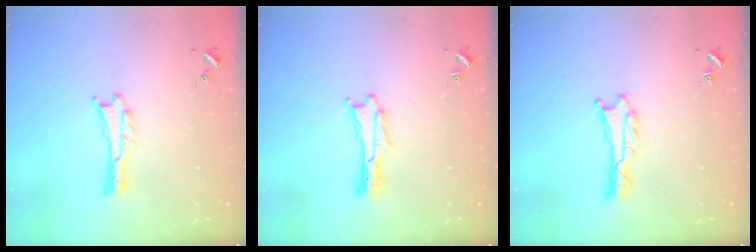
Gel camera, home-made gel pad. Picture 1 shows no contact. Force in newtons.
{"total": 1.5, "press": 1.4, "slide": 0.2}
{"total": 1.7, "press": 1.7, "slide": 0.1}